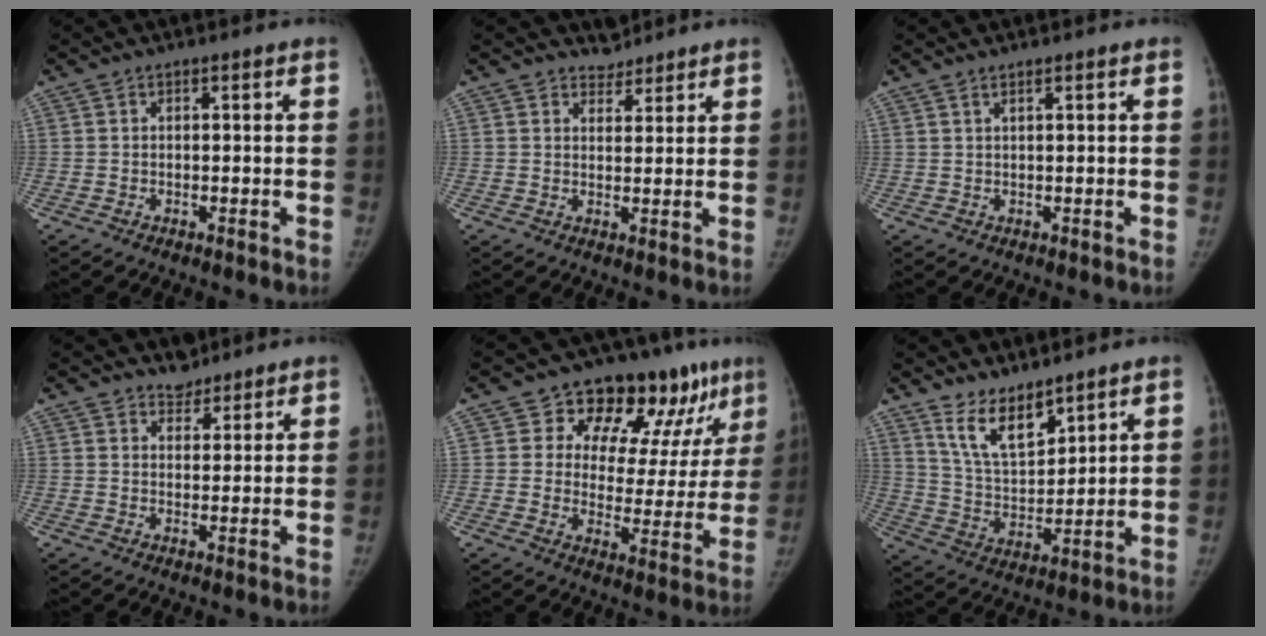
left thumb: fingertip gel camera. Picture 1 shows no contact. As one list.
[{"total": 2.9, "force": [2.5, 1.4, -0.4], "torque": [0.029, -0.020, 0.032]}, {"total": 0.6, "force": [0.5, -0.2, 0.4], "torque": [-0.012, -0.003, 0.013]}, {"total": 3.2, "force": [2.6, 1.8, -0.2], "torque": [0.026, -0.019, 0.035]}, {"total": 18.3, "force": [11.1, 9.5, 11.0], "torque": [-0.085, -0.043, 0.148]}, {"total": 10.0, "force": [7.5, 4.0, 5.3], "torque": [-0.075, -0.059, 0.157]}]